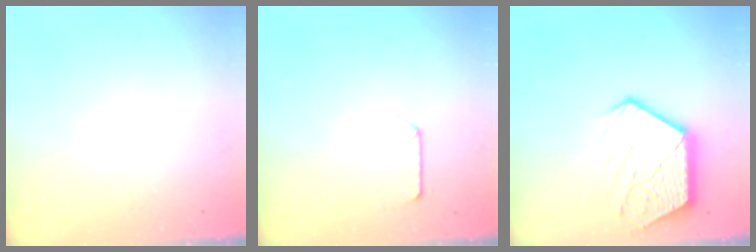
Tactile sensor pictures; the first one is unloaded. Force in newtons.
{"total": 7.1, "press": 7.1, "slide": 0.6}
{"total": 14.5, "press": 14.5, "slide": 1.1}